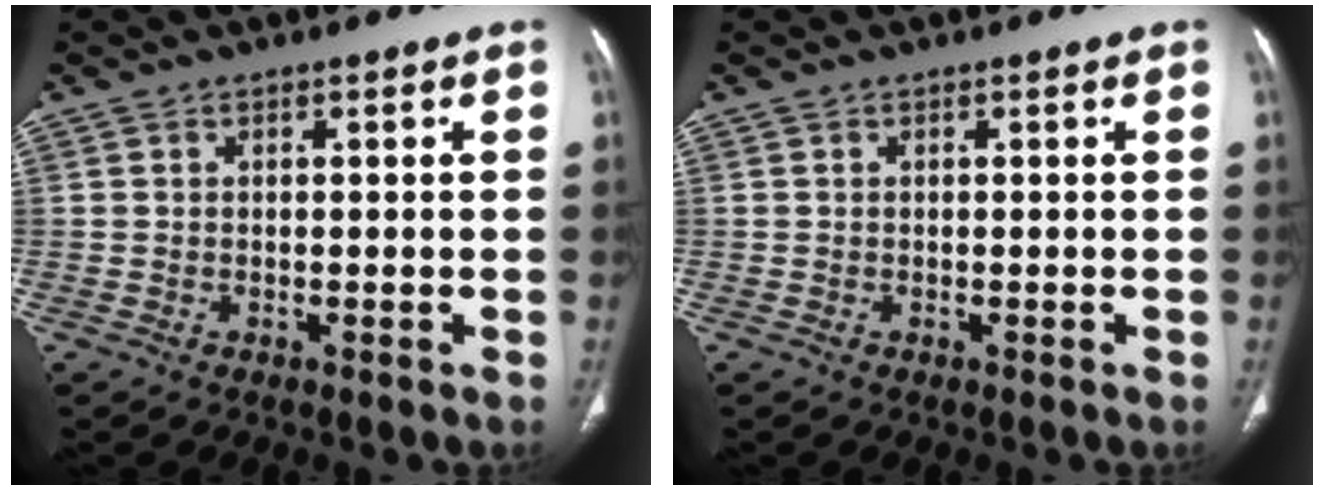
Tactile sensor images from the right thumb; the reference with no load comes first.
{"total": 0.0}